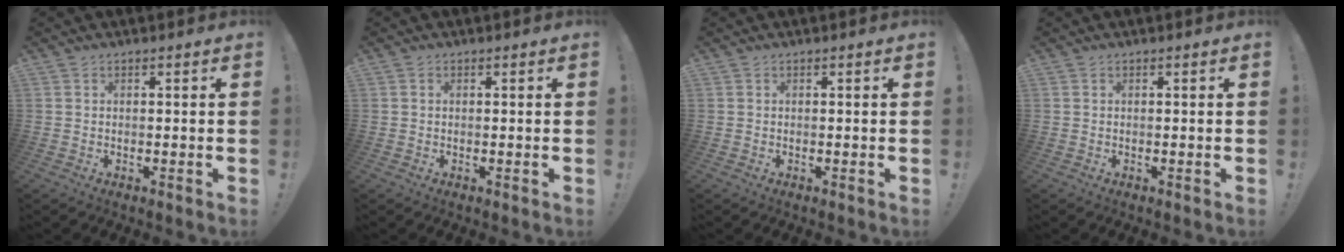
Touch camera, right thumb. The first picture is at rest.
{"total": 0.0}
{"total": 0.0}
{"total": 0.0}